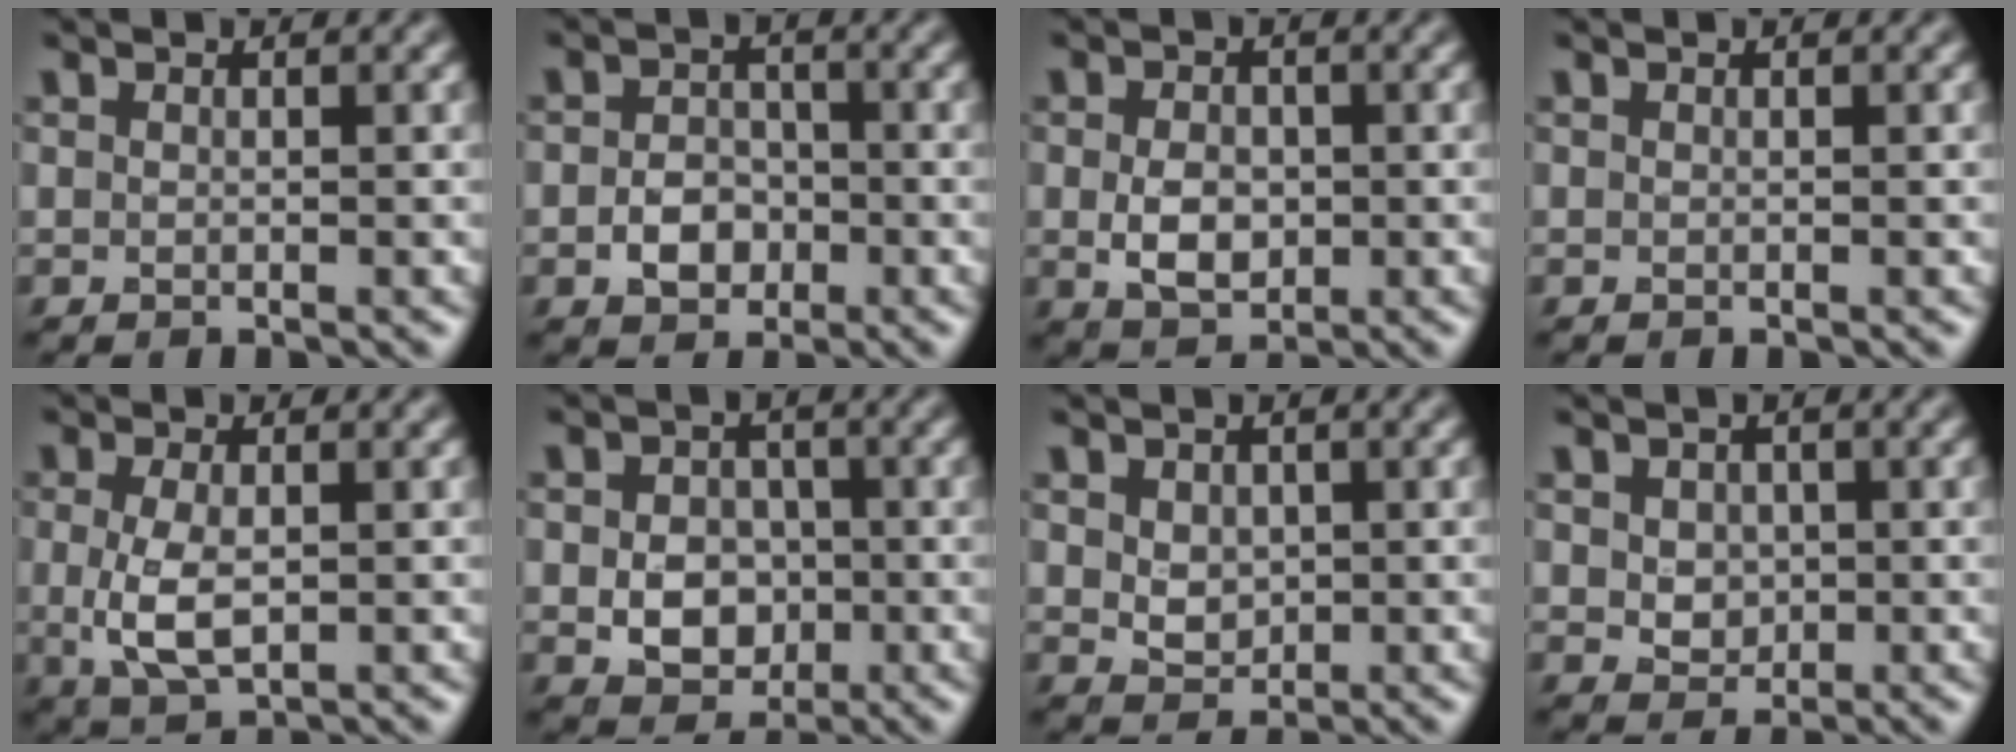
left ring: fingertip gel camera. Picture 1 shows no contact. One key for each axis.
{"total": 2.9, "fx": -1.0, "fy": 2.3, "fz": 1.6, "tx": -0.024, "ty": 0.001, "tz": -0.022}
{"total": 3.4, "fx": -0.3, "fy": 2.5, "fz": 2.4, "tx": -0.049, "ty": -0.003, "tz": -0.006}
{"total": 0.0}
{"total": 4.0, "fx": -0.2, "fy": 2.0, "fz": 3.5, "tx": -0.083, "ty": -0.005, "tz": -0.001}
{"total": 4.5, "fx": -0.7, "fy": 3.6, "fz": 2.6, "tx": -0.046, "ty": -0.004, "tz": -0.013}
{"total": 2.2, "fx": 0.5, "fy": 1.8, "fz": 1.3, "tx": -0.026, "ty": -0.004, "tz": 0.013}
{"total": 2.3, "fx": 0.3, "fy": 1.9, "fz": 1.2, "tx": -0.025, "ty": 0.001, "tz": 0.010}